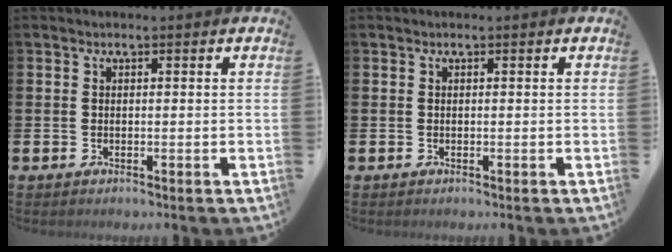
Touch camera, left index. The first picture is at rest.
{"total": 0.0}